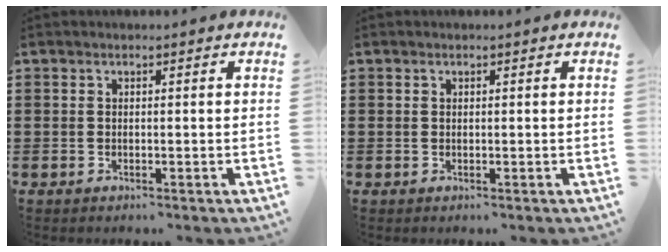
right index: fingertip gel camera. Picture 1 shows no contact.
{"total": 0.0}